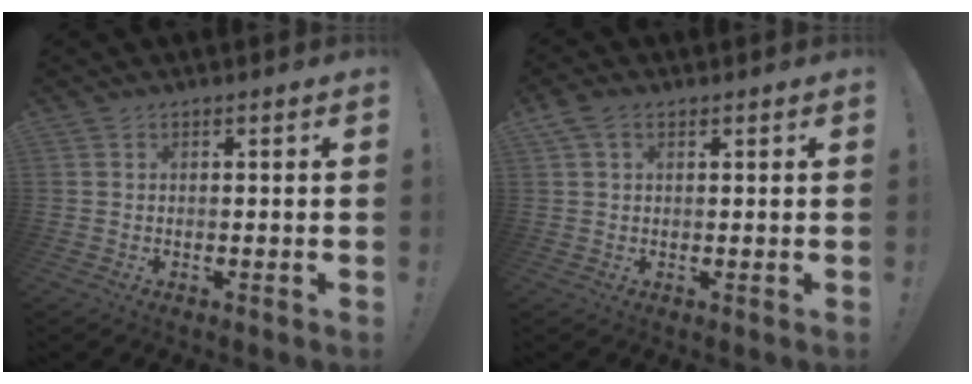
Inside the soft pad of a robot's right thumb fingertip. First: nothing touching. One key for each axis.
{"total": 3.7, "fx": 1.7, "fy": 2.3, "fz": 2.4, "tx": -0.048, "ty": 0.002, "tz": 0.035}